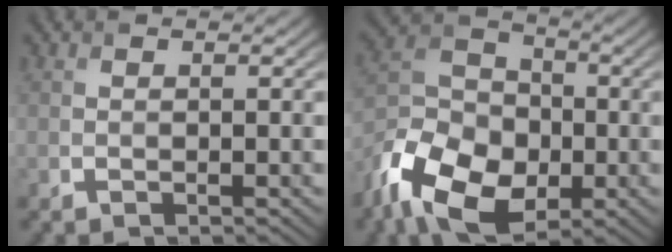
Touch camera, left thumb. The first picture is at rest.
{"total": 13.4, "force": [-6.7, 8.4, 8.0], "torque": [-0.179, -0.028, -0.145]}